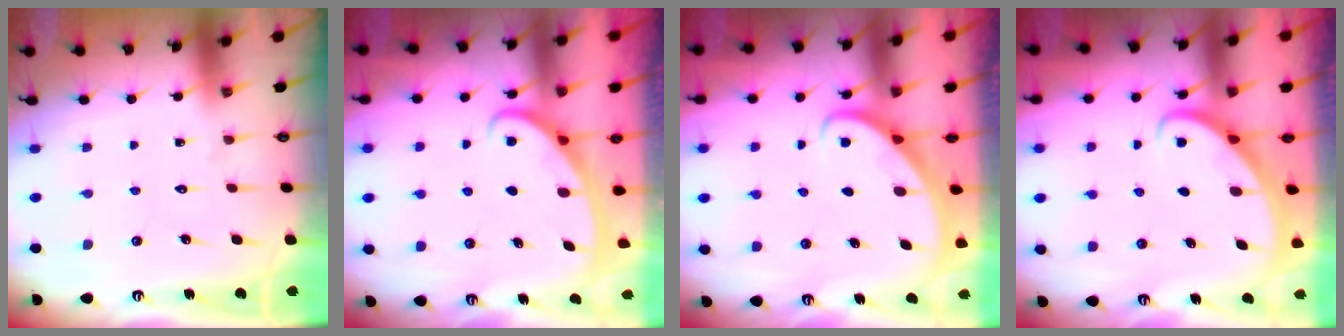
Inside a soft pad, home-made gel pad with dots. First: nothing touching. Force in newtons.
{"total": 3.0, "press": 2.9, "slide": 0.4}
{"total": 2.8, "press": 2.8, "slide": 0.2}
{"total": 2.8, "press": 2.8, "slide": 0.2}